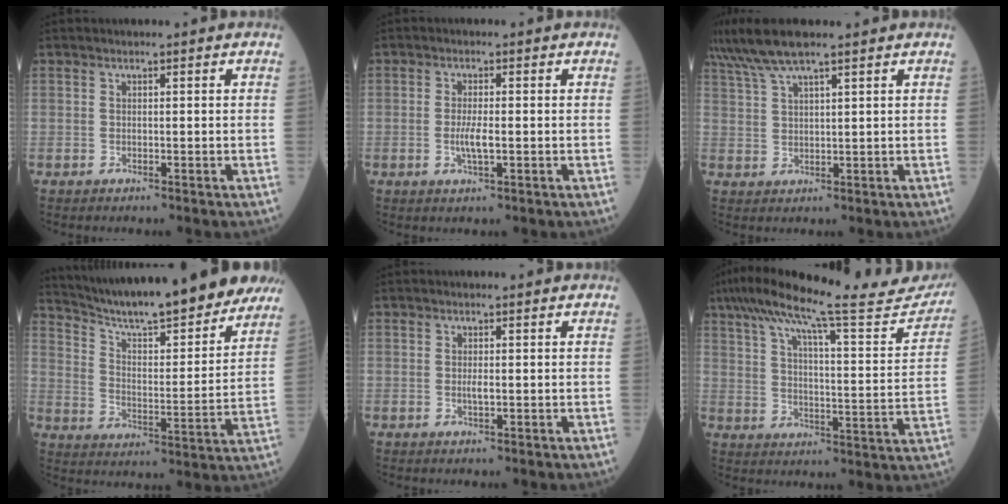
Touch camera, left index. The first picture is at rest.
{"total": 2.9, "force": [-1.1, 0.5, 2.7], "torque": [-0.059, -0.009, -0.021]}
{"total": 6.3, "force": [5.0, 0.0, 3.7], "torque": [-0.080, 0.024, 0.097]}
{"total": 22.6, "force": [20.0, 2.1, 10.3], "torque": [-0.164, -0.033, 0.283]}
{"total": 1.1, "force": [-0.7, 0.2, 0.8], "torque": [-0.019, -0.008, -0.011]}
{"total": 24.0, "force": [21.1, 2.4, 11.2], "torque": [-0.182, -0.023, 0.278]}